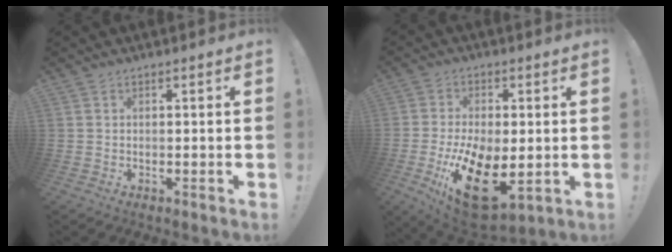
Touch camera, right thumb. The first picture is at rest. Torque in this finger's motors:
{"motor_torque": [0.23, 1.10, 2.07, -0.70, 0.52]}